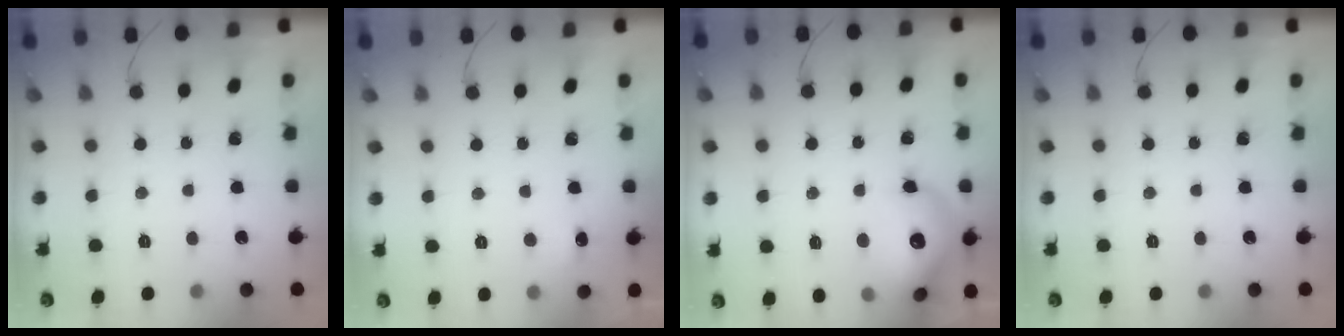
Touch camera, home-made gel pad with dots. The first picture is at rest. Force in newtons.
{"total": 5.1, "press": 4.9, "slide": 1.3}
{"total": 15.7, "press": 15.6, "slide": 1.7}
{"total": 0.0}